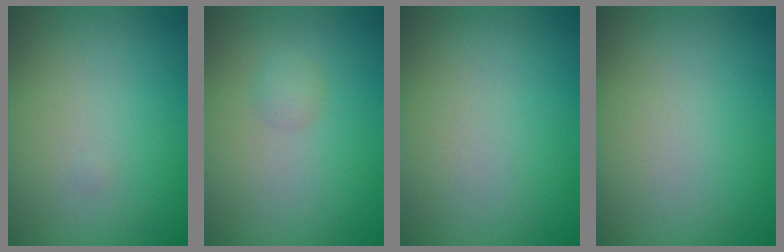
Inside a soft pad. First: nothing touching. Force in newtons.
{"total": 1.0, "press": 1.0, "slide": 0.1}
{"total": 0.0}
{"total": 0.0}